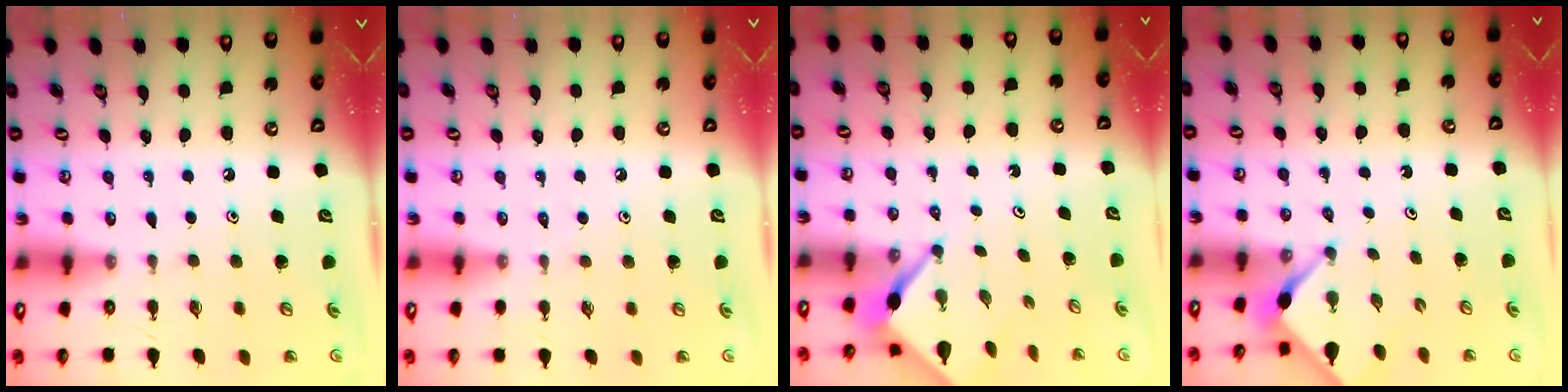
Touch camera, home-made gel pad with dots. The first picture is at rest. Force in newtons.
{"total": 1.9, "press": 1.8, "slide": 0.3}
{"total": 3.3, "press": 3.3, "slide": 0.2}
{"total": 2.9, "press": 2.9, "slide": 0.4}